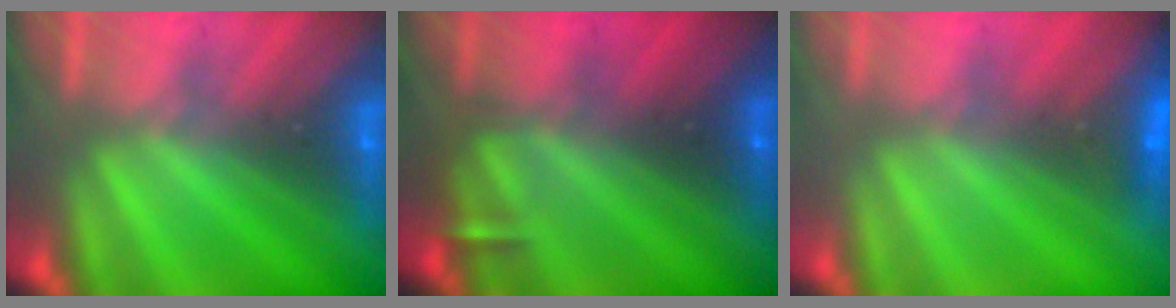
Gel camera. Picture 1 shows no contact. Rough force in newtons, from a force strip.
{"total": 3.0}
{"total": 2.3}